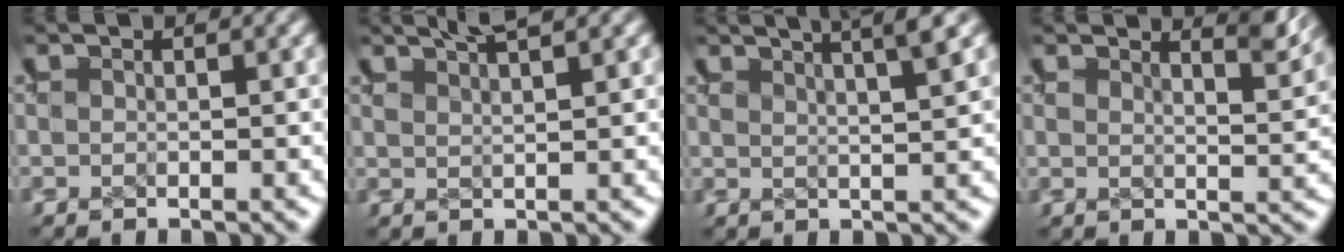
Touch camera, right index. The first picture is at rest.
{"total": 2.7, "force": [2.5, -0.6, 0.7], "torque": [-0.006, 0.007, 0.044]}
{"total": 5.6, "force": [4.3, 1.1, 3.4], "torque": [-0.030, 0.020, 0.063]}
{"total": 3.2, "force": [2.9, -0.3, 1.4], "torque": [-0.018, -0.005, 0.049]}